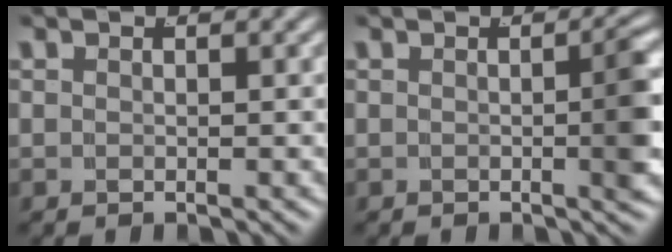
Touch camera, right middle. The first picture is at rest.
{"total": 2.9, "force": [-0.3, 0.4, 2.8], "torque": [-0.027, 0.006, -0.008]}